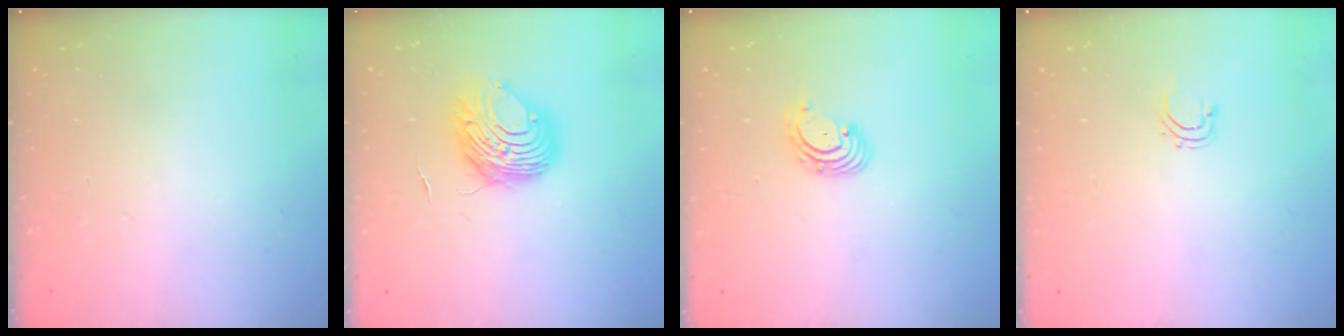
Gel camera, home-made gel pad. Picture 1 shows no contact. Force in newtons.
{"total": 9.2, "press": 9.2, "slide": 1.1}
{"total": 2.9, "press": 2.9, "slide": 0.3}
{"total": 2.8, "press": 2.8, "slide": 0.5}